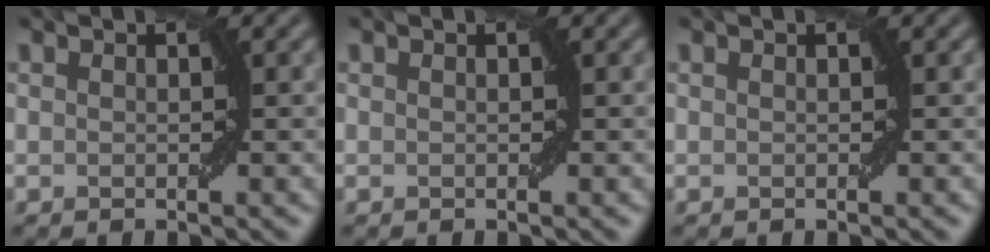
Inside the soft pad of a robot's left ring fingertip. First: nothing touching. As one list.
[{"total": 0.0}, {"total": 0.0}]